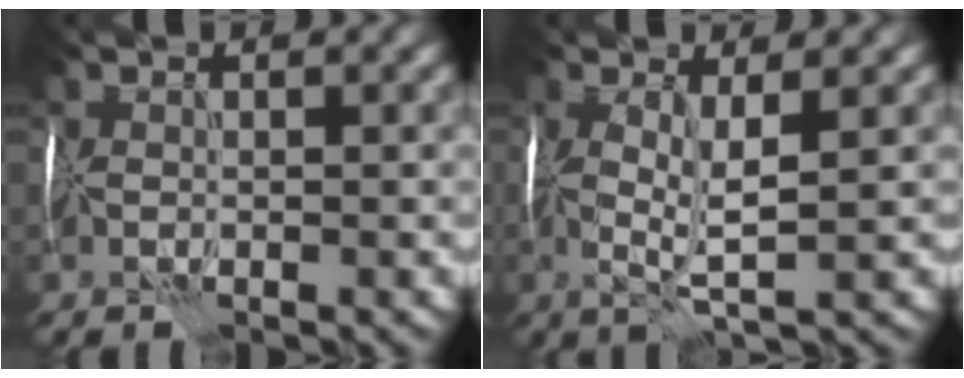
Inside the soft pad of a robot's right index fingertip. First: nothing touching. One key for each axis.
{"total": 3.5, "fx": 0.2, "fy": 0.6, "fz": 3.5, "tx": -0.073, "ty": -0.005, "tz": 0.003}